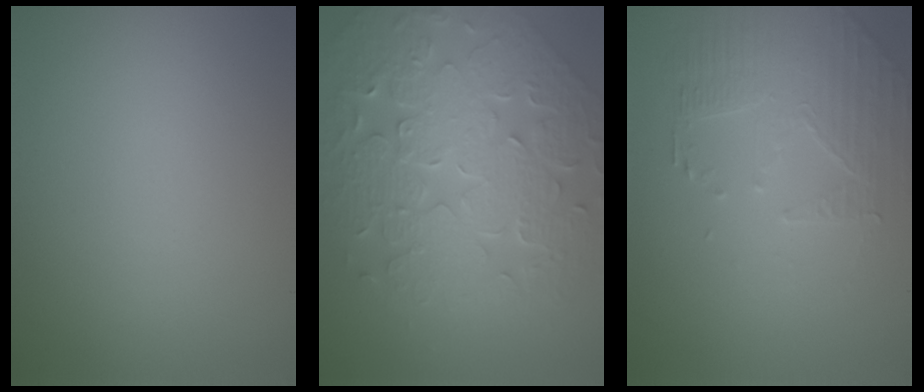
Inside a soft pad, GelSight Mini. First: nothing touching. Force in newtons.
{"total": 9.9, "press": 6.9, "slide": 7.0}
{"total": 2.5, "press": 2.2, "slide": 1.2}